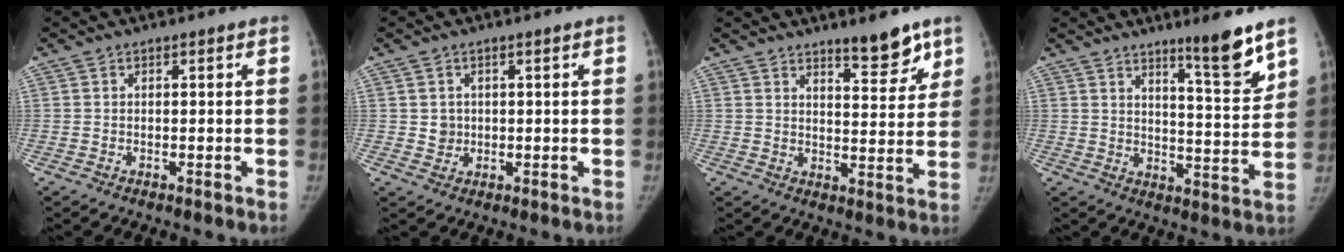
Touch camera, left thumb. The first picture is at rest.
{"total": 2.1, "force": [0.2, 2.1, 0.6], "torque": [0.004, 0.001, 0.008]}
{"total": 7.7, "force": [5.8, 2.3, 4.5], "torque": [-0.032, -0.043, 0.083]}
{"total": 9.8, "force": [7.0, 0.9, 6.8], "torque": [-0.081, -0.061, 0.108]}